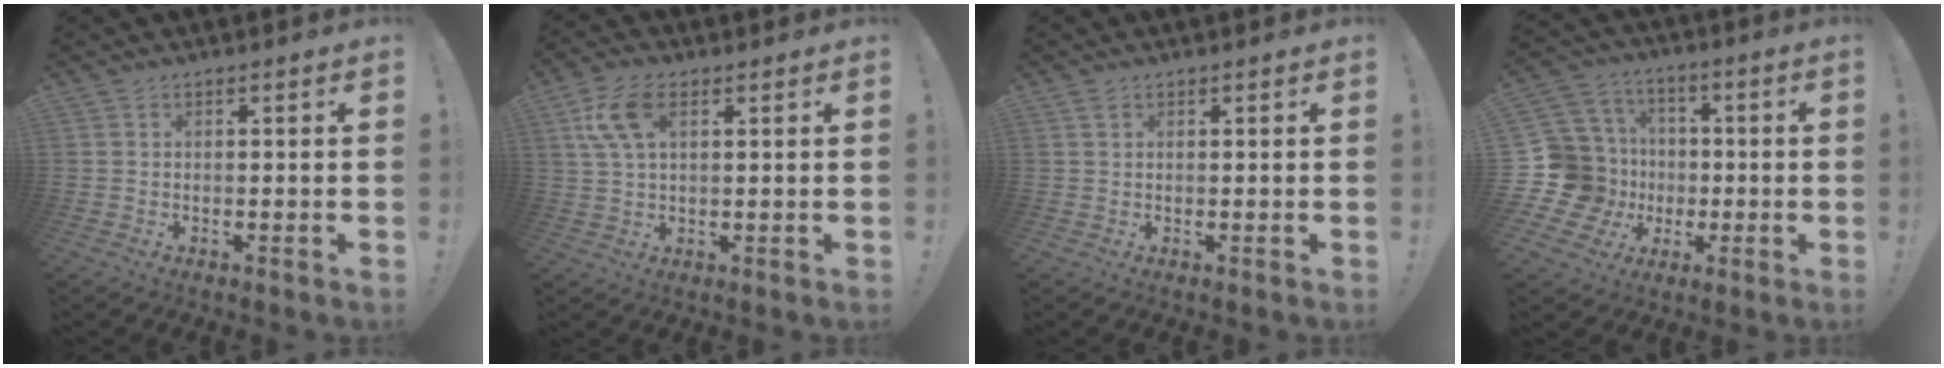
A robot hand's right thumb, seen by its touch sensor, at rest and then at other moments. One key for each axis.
{"total": 9.8, "fx": 3.6, "fy": 5.1, "fz": 7.6, "tx": -0.150, "ty": 0.005, "tz": 0.068}
{"total": 1.0, "fx": 0.7, "fy": 0.5, "fz": 0.6, "tx": -0.006, "ty": -0.002, "tz": 0.011}
{"total": 19.3, "fx": -1.5, "fy": 17.0, "fz": 8.9, "tx": -0.191, "ty": 0.007, "tz": 0.006}